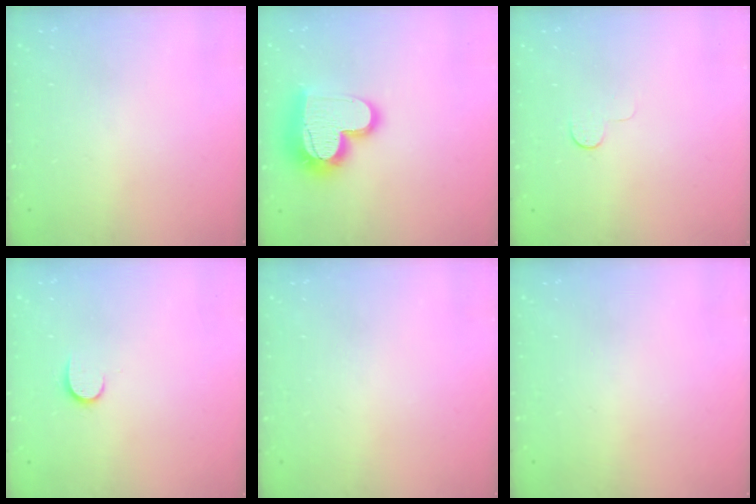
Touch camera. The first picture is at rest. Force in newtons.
{"total": 17.9, "press": 17.8, "slide": 1.3}
{"total": 3.8, "press": 3.7, "slide": 0.3}
{"total": 6.3, "press": 6.3, "slide": 0.6}
{"total": 0.0}
{"total": 0.0}